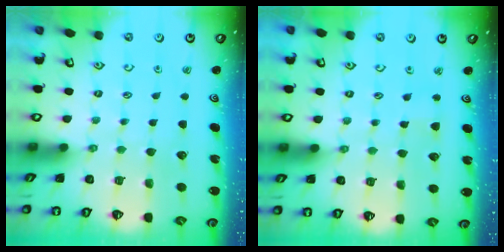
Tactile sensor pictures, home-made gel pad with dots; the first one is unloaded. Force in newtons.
{"total": 2.9, "press": 2.8, "slide": 0.4}